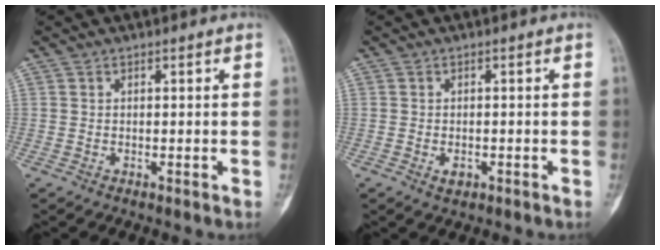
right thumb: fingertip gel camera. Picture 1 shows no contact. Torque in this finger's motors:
{"motor_torque": [-0.22, 0.06, 0.20, 0.27, -0.01]}